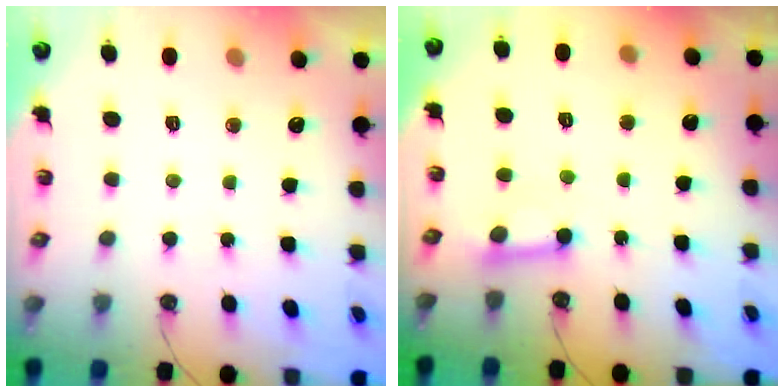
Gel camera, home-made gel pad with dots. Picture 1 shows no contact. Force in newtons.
{"total": 7.4, "press": 7.3, "slide": 0.7}